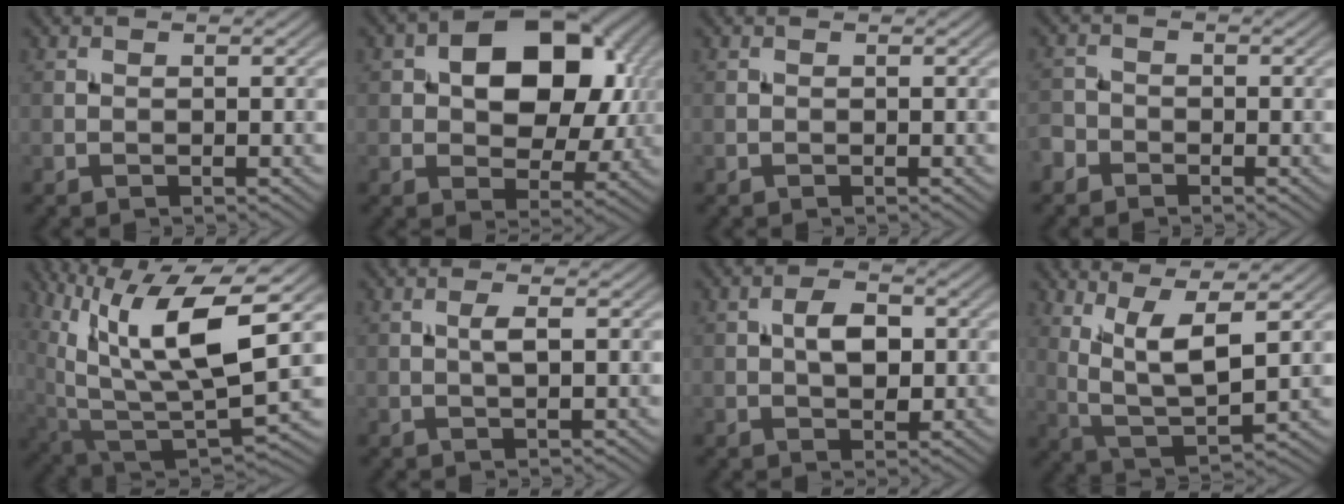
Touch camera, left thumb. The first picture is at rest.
{"total": 12.3, "force": [2.4, 8.2, 8.8], "torque": [-0.122, 0.004, 0.037]}
{"total": 0.0}
{"total": 2.1, "force": [-1.6, 1.4, 0.4], "torque": [-0.011, 0.001, -0.043]}
{"total": 17.0, "force": [5.4, 6.3, 14.8], "torque": [-0.287, -0.005, 0.107]}
{"total": 1.8, "force": [0.3, 0.3, 1.8], "torque": [-0.038, 0.004, 0.004]}
{"total": 4.2, "force": [0.2, 2.5, 3.4], "torque": [-0.064, 0.003, 0.001]}
{"total": 9.1, "force": [3.5, 3.0, 7.8], "torque": [-0.169, 0.002, 0.072]}